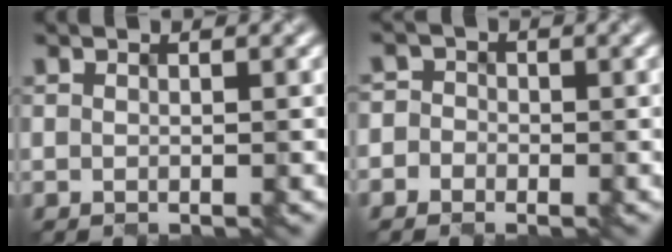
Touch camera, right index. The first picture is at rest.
{"total": 2.3, "force": [-0.6, 2.2, 0.2], "torque": [0.029, 0.007, -0.042]}